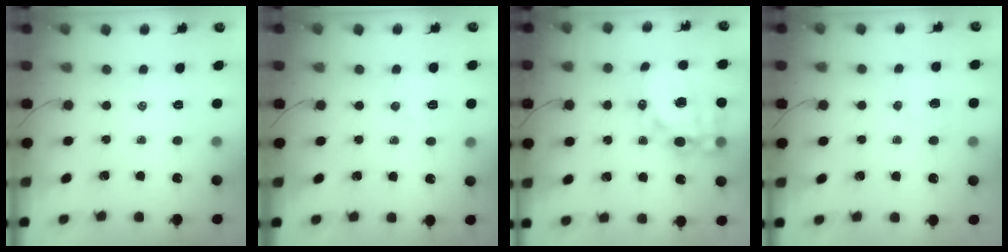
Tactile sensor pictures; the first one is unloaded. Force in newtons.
{"total": 4.5, "press": 4.4, "slide": 1.0}
{"total": 17.8, "press": 17.4, "slide": 3.8}
{"total": 2.8, "press": 2.7, "slide": 0.7}